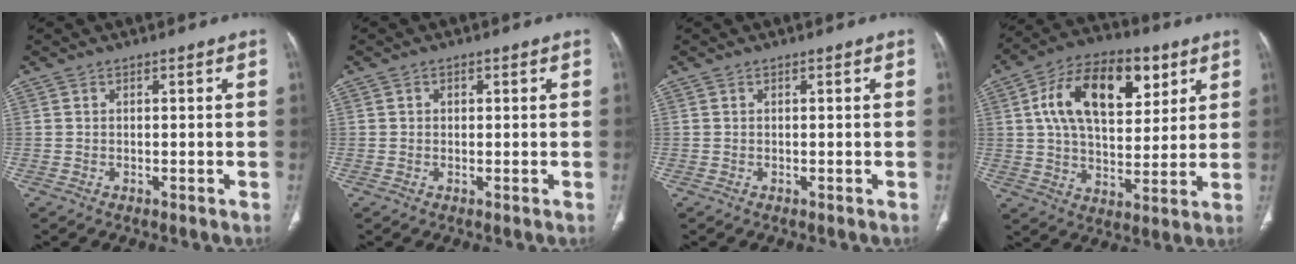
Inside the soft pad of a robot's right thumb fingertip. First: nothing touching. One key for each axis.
{"total": 0.8, "fx": 0.2, "fy": 0.7, "fz": 0.3, "tx": 0.002, "ty": 0.001, "tz": 0.002}
{"total": 0.0}
{"total": 19.7, "fx": 7.0, "fy": 11.2, "fz": 14.6, "tx": -0.208, "ty": -0.006, "tz": 0.112}